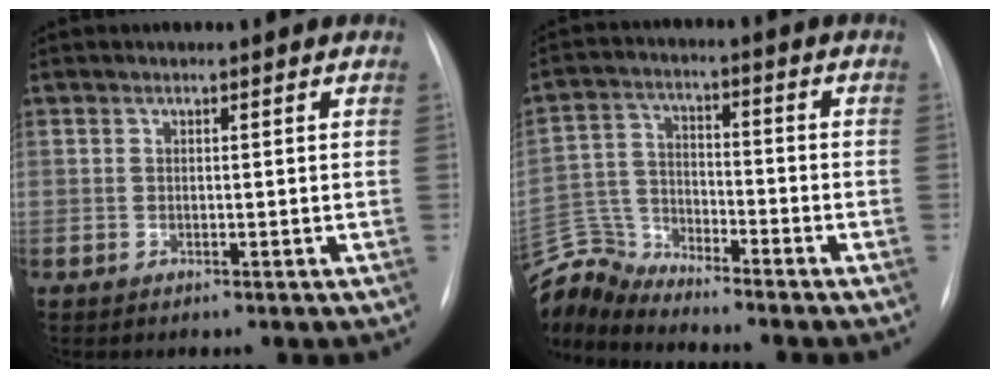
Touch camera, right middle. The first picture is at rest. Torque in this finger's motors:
{"motor_torque": [0.13, -0.22, -0.02, -0.14]}